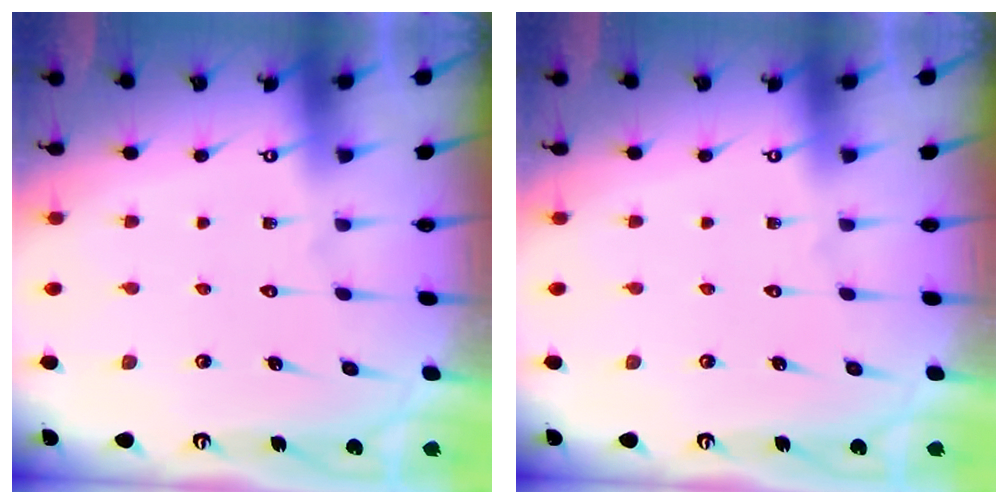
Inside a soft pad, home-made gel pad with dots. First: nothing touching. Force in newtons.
{"total": 0.0}